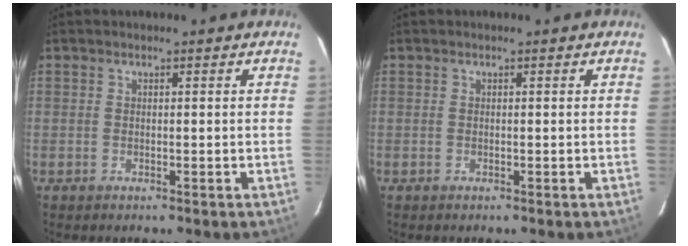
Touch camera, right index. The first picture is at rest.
{"total": 0.0}